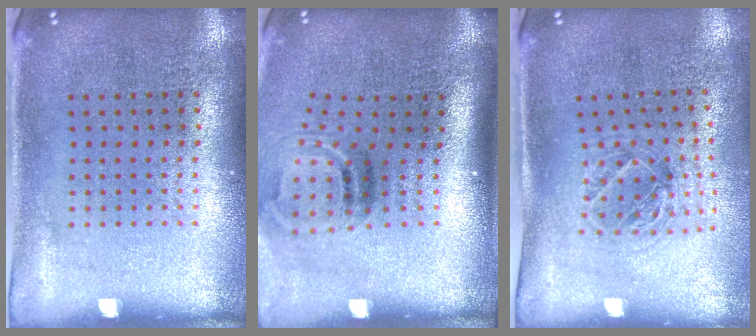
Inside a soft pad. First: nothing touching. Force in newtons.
{"total": 2.1, "press": 1.3, "slide": 1.7}
{"total": 1.1, "press": 1.1, "slide": 0.3}